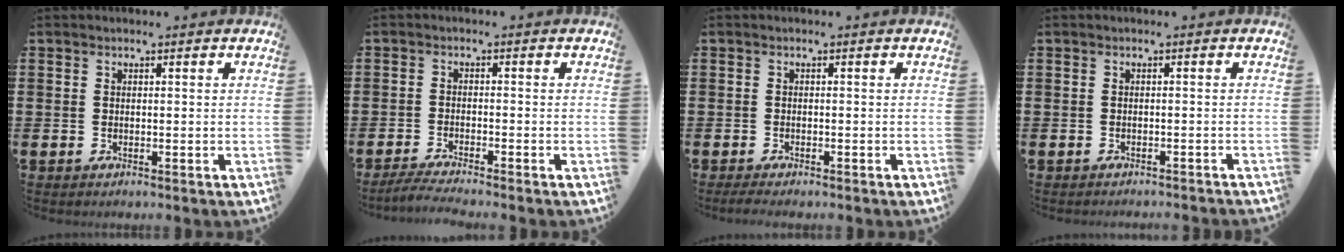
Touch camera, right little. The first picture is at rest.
{"total": 2.2, "force": [-1.8, -0.1, 1.2], "torque": [-0.018, 0.002, -0.034]}
{"total": 1.0, "force": [-0.7, 0.1, 0.7], "torque": [-0.013, -0.002, -0.015]}
{"total": 0.8, "force": [-0.7, -0.2, 0.0], "torque": [0.000, 0.000, -0.016]}